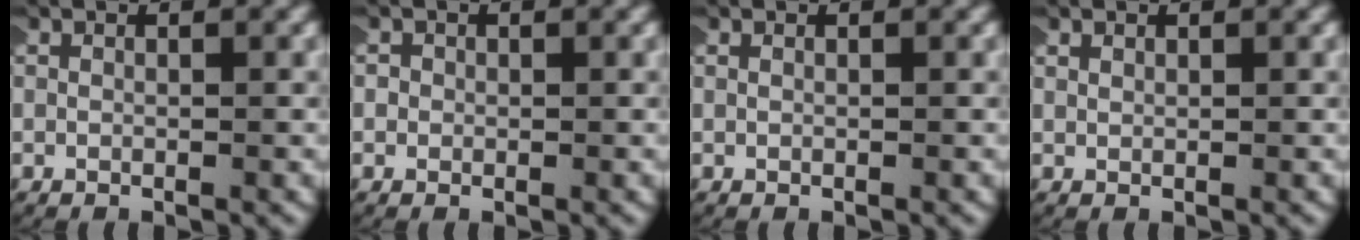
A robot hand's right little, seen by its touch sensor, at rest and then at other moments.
{"total": 1.1, "force": [-0.1, 1.1, -0.1], "torque": [-0.002, 0.003, -0.008]}
{"total": 0.0}
{"total": 0.5, "force": [0.5, 0.2, 0.2], "torque": [-0.010, -0.003, 0.012]}